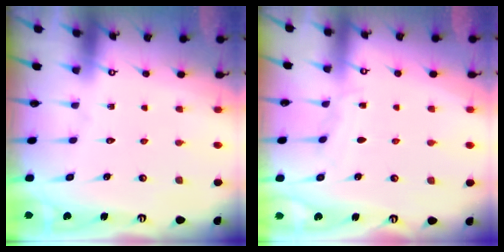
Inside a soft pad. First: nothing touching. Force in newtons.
{"total": 3.4, "press": 3.4, "slide": 0.5}